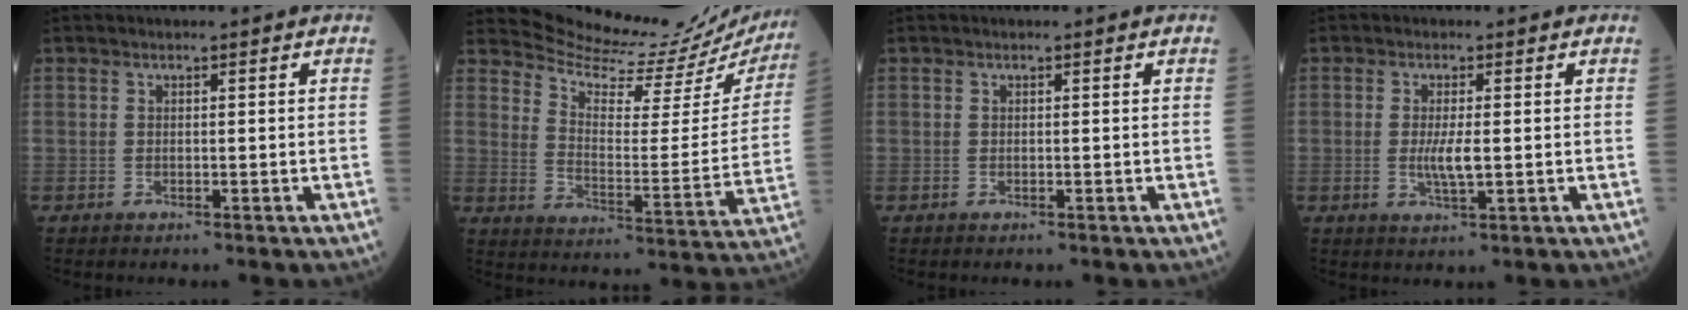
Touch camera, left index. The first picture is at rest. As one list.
[{"total": 18.9, "force": [18.8, 1.3, 1.4], "torque": [-0.029, -0.103, 0.235]}, {"total": 0.0}, {"total": 3.2, "force": [-0.5, 0.5, 3.1], "torque": [-0.067, -0.010, -0.006]}]